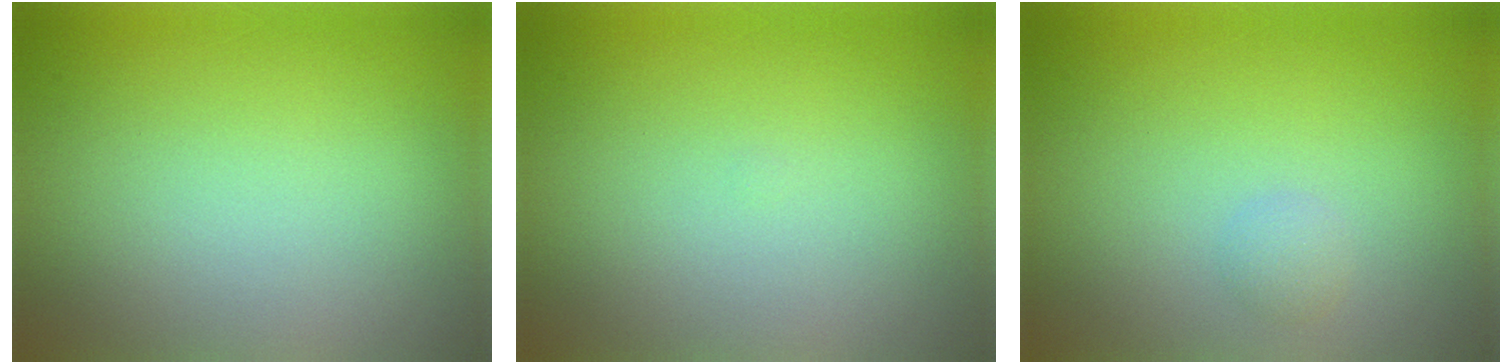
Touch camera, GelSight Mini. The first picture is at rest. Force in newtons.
{"total": 0.0}
{"total": 1.0, "press": 1.0, "slide": 0.1}